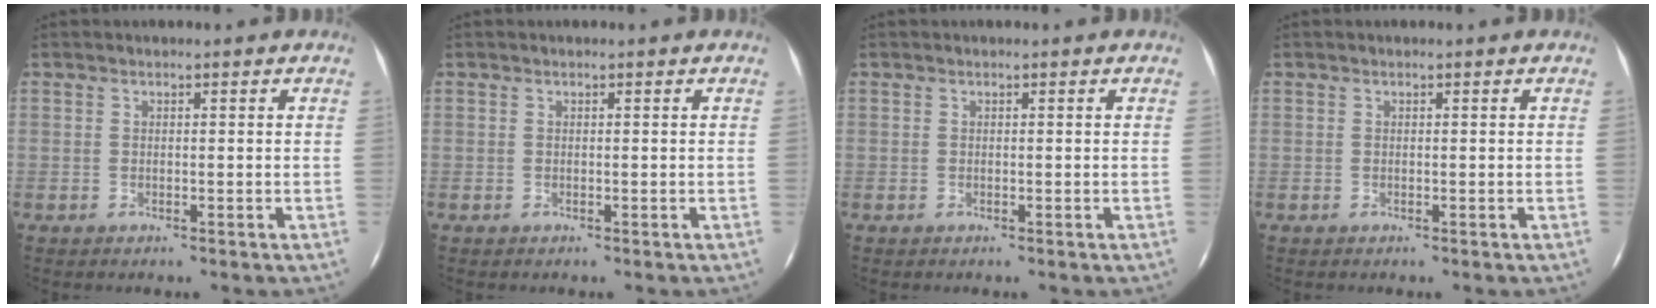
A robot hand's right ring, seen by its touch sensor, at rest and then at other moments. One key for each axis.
{"total": 0.0}
{"total": 0.0}
{"total": 0.0}